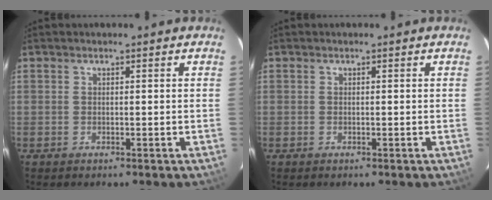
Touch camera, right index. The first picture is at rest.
{"total": 0.0}